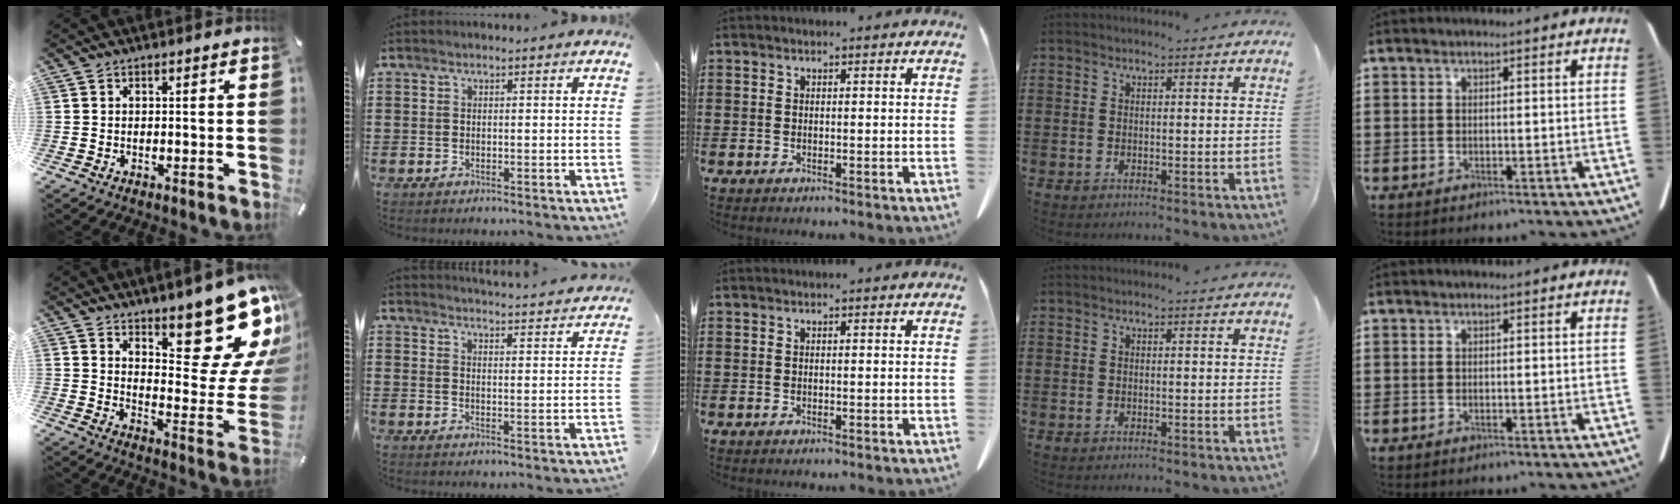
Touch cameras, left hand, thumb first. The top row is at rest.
{"thumb": {"total": 21.5, "force": [14.6, 8.2, 13.5], "torque": [-0.139, -0.135, 0.243]}, "index": {"total": 3.8, "force": [3.8, -0.5, 0.0], "torque": [-0.006, -0.029, 0.065]}}